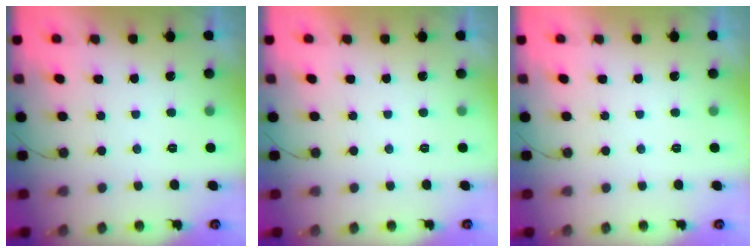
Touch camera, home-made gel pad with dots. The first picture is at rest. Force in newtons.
{"total": 1.8, "press": 1.8, "slide": 0.0}
{"total": 0.0}